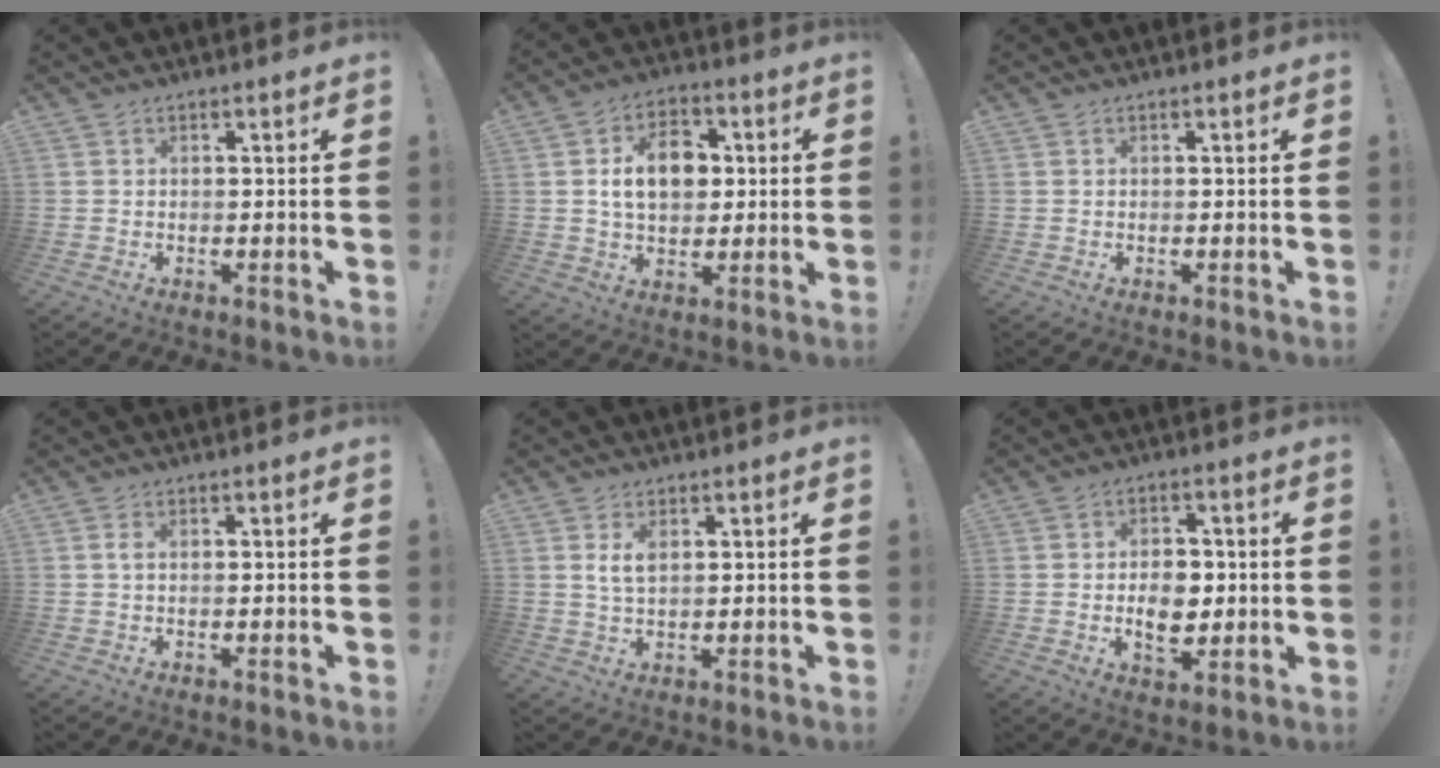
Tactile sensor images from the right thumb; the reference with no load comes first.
{"total": 12.6, "force": [1.7, 9.2, 8.5], "torque": [-0.118, 0.011, 0.033]}
{"total": 0.0}
{"total": 1.3, "force": [0.2, 0.3, 1.2], "torque": [-0.028, 0.003, 0.003]}
{"total": 3.8, "force": [1.2, 1.9, 3.1], "torque": [-0.052, -0.002, 0.019]}
{"total": 8.2, "force": [-0.6, 6.1, 5.5], "torque": [-0.068, 0.007, -0.011]}